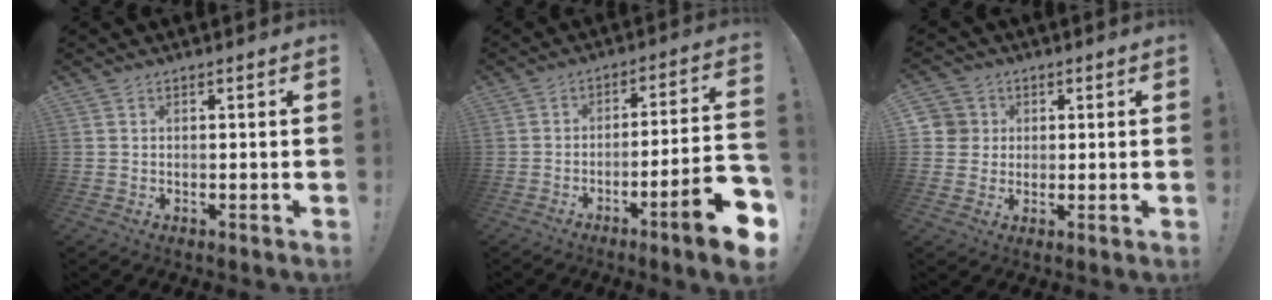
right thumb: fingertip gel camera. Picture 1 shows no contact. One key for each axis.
{"total": 13.1, "fx": -6.8, "fy": 0.9, "fz": 11.1, "tx": -0.153, "ty": 0.029, "tz": -0.104}
{"total": 5.1, "fx": 1.0, "fy": 5.0, "fz": 0.9, "tx": -0.023, "ty": -0.002, "tz": 0.019}